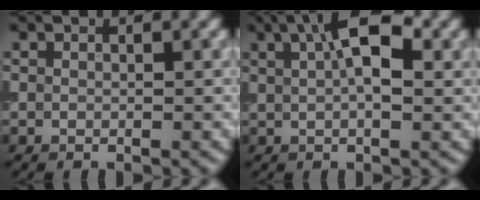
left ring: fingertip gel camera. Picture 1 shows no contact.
{"total": 5.9, "force": [2.1, 2.1, 5.1], "torque": [-0.078, 0.010, 0.026]}